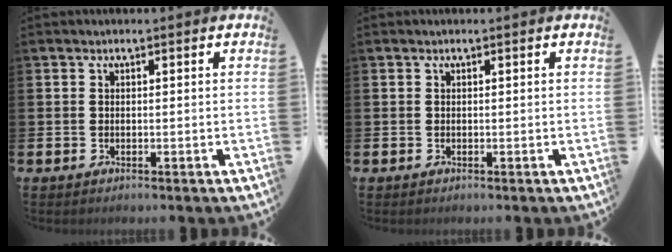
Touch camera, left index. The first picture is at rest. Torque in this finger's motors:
{"motor_torque": [0.00, 0.00, 0.00, 0.00]}